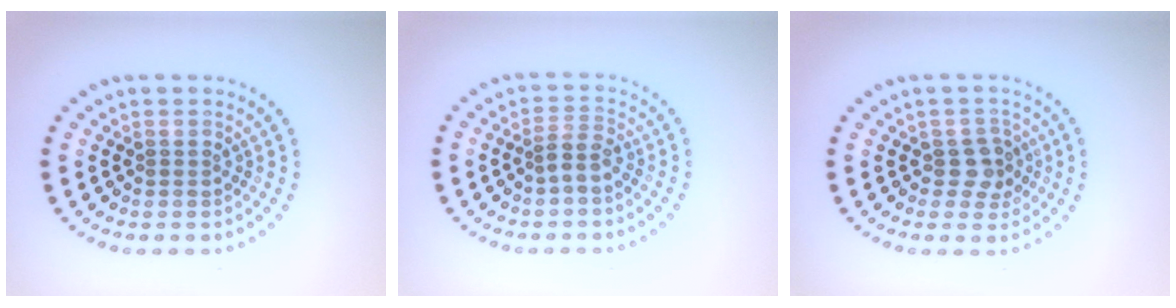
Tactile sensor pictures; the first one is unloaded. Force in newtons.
{"total": 1.9, "press": 1.4, "slide": 1.2}
{"total": 2.5, "press": 2.3, "slide": 1.0}